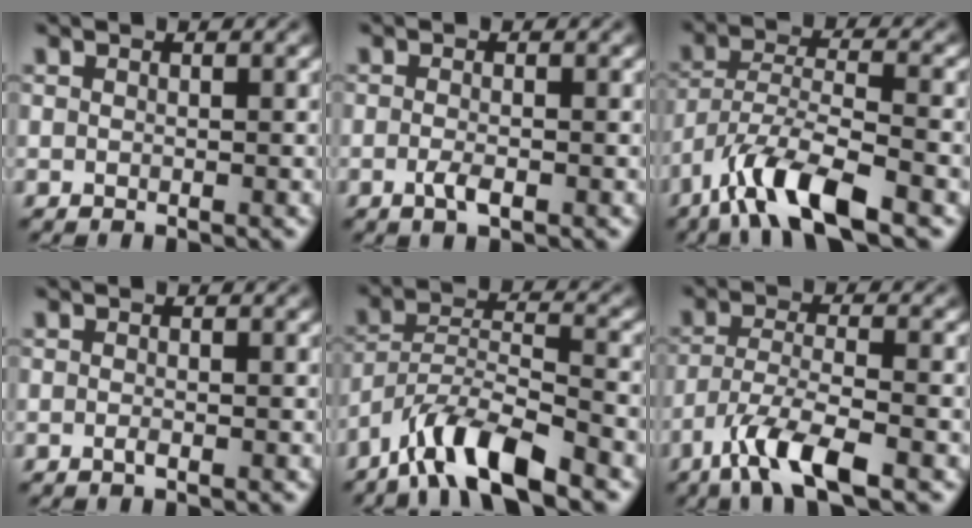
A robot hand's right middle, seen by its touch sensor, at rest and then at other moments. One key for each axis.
{"total": 1.6, "fx": -0.6, "fy": 0.4, "fz": 1.4, "tx": -0.030, "ty": -0.004, "tz": -0.015}
{"total": 8.0, "fx": -5.2, "fy": 1.8, "fz": 5.7, "tx": -0.103, "ty": 0.004, "tz": -0.104}
{"total": 0.5, "fx": -0.3, "fy": 0.1, "fz": 0.5, "tx": -0.011, "ty": -0.001, "tz": -0.006}
{"total": 7.8, "fx": -5.8, "fy": 1.7, "fz": 5.0, "tx": -0.087, "ty": 0.005, "tz": -0.112}
{"total": 6.3, "fx": -3.9, "fy": 1.3, "fz": 4.7, "tx": -0.089, "ty": -0.001, "tz": -0.078}